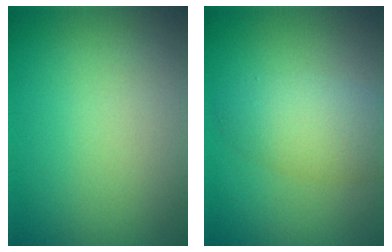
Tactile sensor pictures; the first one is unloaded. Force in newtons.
{"total": 4.2, "press": 4.2, "slide": 0.2}